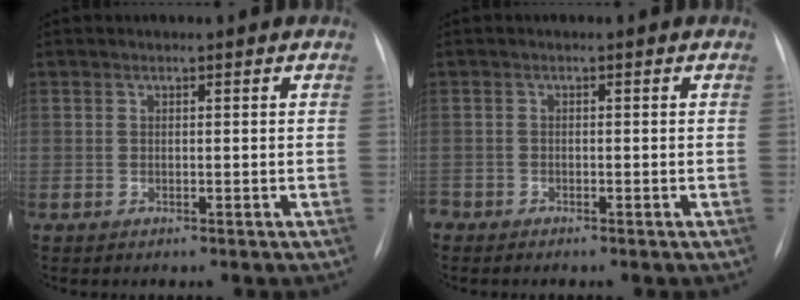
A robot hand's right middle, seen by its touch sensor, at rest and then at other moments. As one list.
[{"total": 1.5, "force": [-1.4, 0.7, 0.1], "torque": [-0.002, 0.000, -0.022]}]